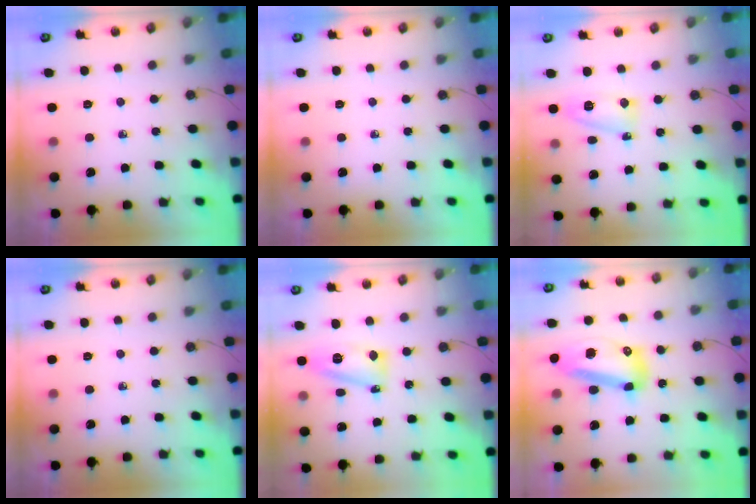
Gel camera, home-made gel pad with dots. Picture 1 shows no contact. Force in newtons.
{"total": 0.0}
{"total": 6.0, "press": 5.8, "slide": 1.2}
{"total": 0.0}
{"total": 12.8, "press": 12.7, "slide": 1.3}
{"total": 14.7, "press": 14.6, "slide": 1.6}